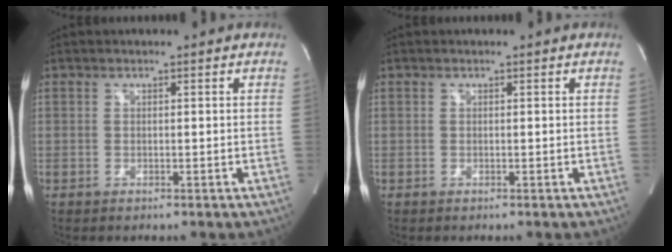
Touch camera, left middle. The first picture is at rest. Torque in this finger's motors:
{"motor_torque": [-0.01, 0.01, 0.00, 0.00]}